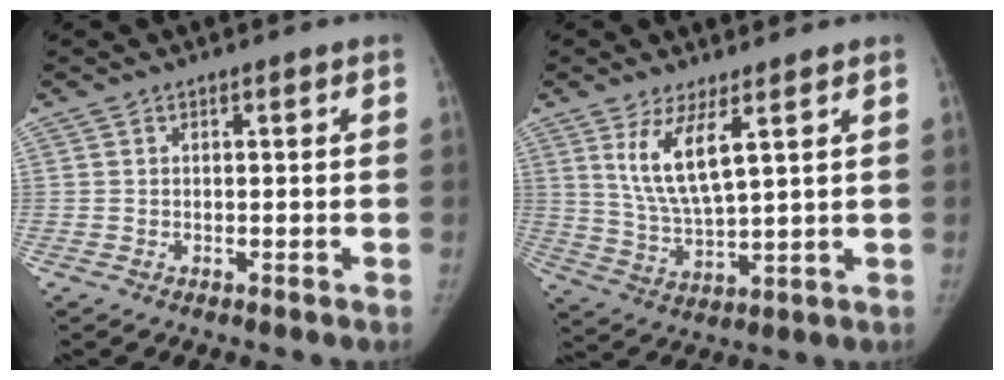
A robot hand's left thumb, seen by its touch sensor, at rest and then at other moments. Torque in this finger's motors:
{"motor_torque": [-0.19, 0.41, 1.04, -0.36, 0.05]}